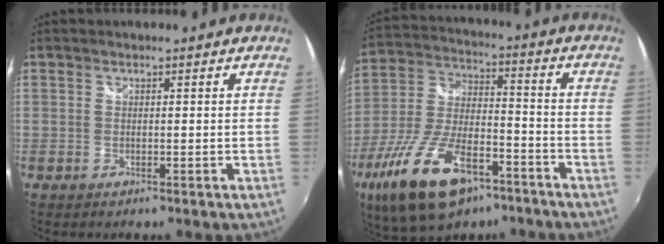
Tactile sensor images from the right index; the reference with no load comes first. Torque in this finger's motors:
{"motor_torque": [1.18, -0.77, 0.77, 0.18]}